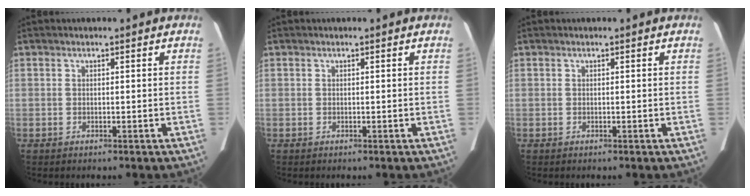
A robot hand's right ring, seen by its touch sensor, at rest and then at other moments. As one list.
[{"total": 0.0}, {"total": 0.0}]